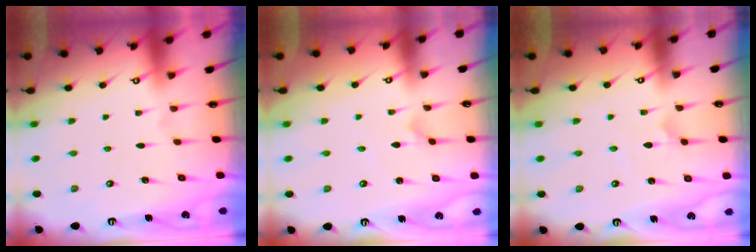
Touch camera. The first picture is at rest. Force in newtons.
{"total": 0.7, "press": 0.7, "slide": 0.1}
{"total": 1.5, "press": 1.5, "slide": 0.0}